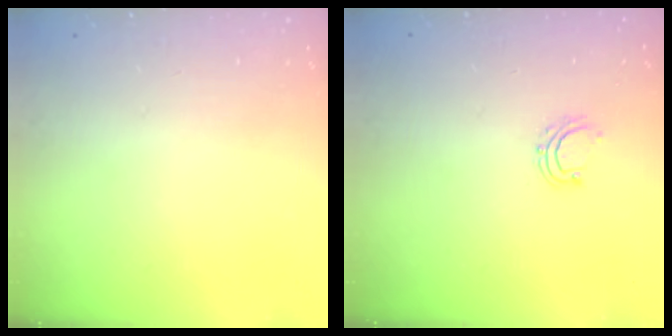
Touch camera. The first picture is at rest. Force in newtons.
{"total": 4.4, "press": 4.3, "slide": 0.6}